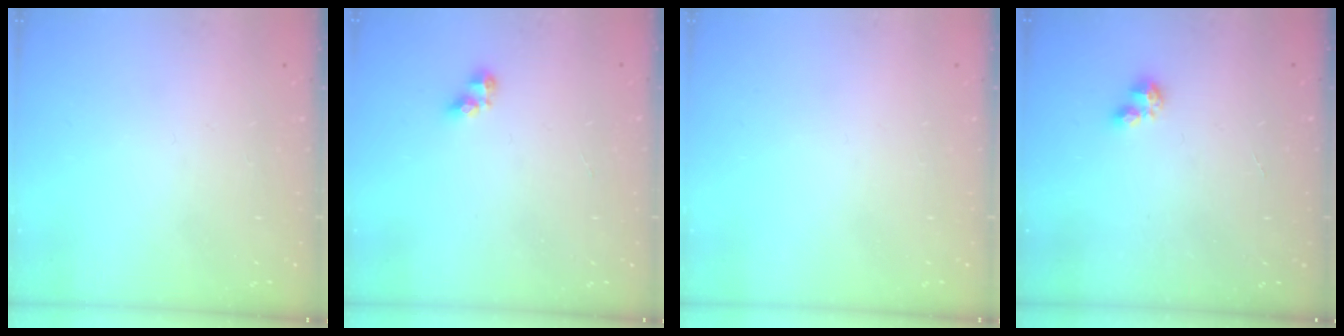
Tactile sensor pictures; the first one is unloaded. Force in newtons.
{"total": 3.4, "press": 3.4, "slide": 0.5}
{"total": 0.0}
{"total": 1.0, "press": 1.0, "slide": 0.1}